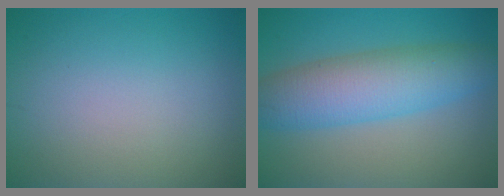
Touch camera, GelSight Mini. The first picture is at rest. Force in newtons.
{"total": 7.2, "press": 7.2, "slide": 0.3}